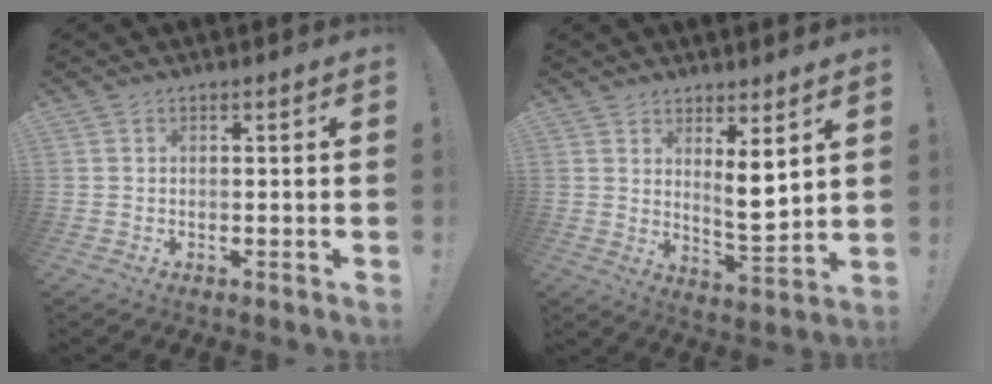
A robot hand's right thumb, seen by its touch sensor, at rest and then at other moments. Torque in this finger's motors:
{"motor_torque": [-0.28, 0.63, 0.04, 0.16, 0.01]}